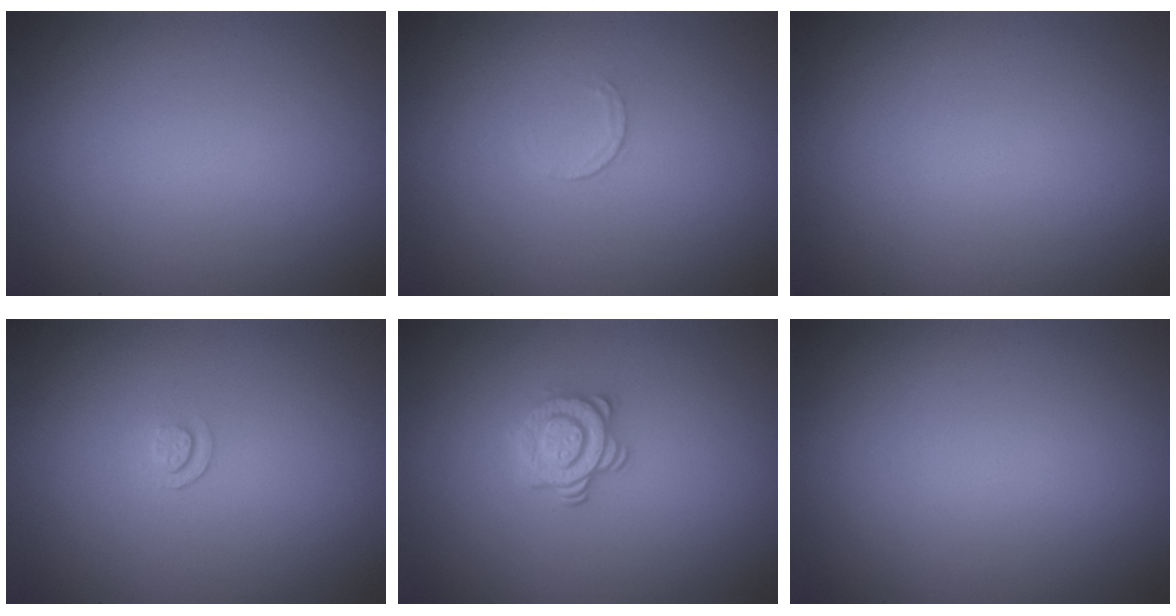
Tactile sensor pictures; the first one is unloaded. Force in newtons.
{"total": 0.6, "press": 0.4, "slide": 0.4}
{"total": 0.0}
{"total": 0.8, "press": 0.5, "slide": 0.7}
{"total": 3.0, "press": 2.6, "slide": 1.4}
{"total": 0.0}